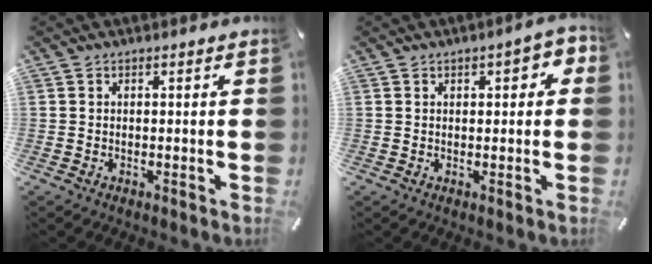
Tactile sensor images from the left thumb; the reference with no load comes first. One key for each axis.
{"total": 3.6, "fx": 0.7, "fy": 2.1, "fz": 2.9, "tx": -0.033, "ty": 0.000, "tz": 0.005}